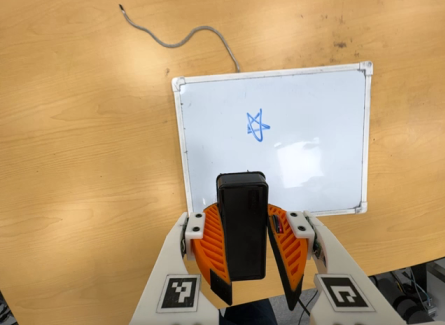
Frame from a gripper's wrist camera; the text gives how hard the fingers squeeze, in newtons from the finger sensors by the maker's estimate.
{"total": 9.2, "left": 9.3, "right": 9.1}